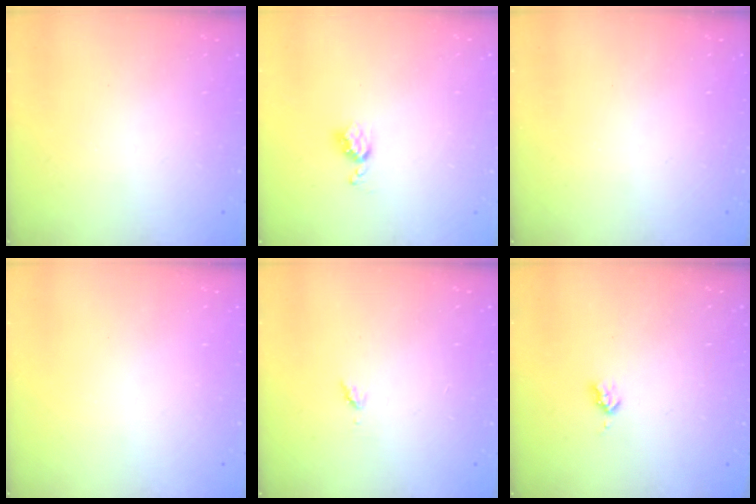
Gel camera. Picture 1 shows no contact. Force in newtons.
{"total": 4.3, "press": 4.3, "slide": 0.5}
{"total": 0.0}
{"total": 0.0}
{"total": 3.5, "press": 3.4, "slide": 0.5}
{"total": 2.7, "press": 2.6, "slide": 0.5}